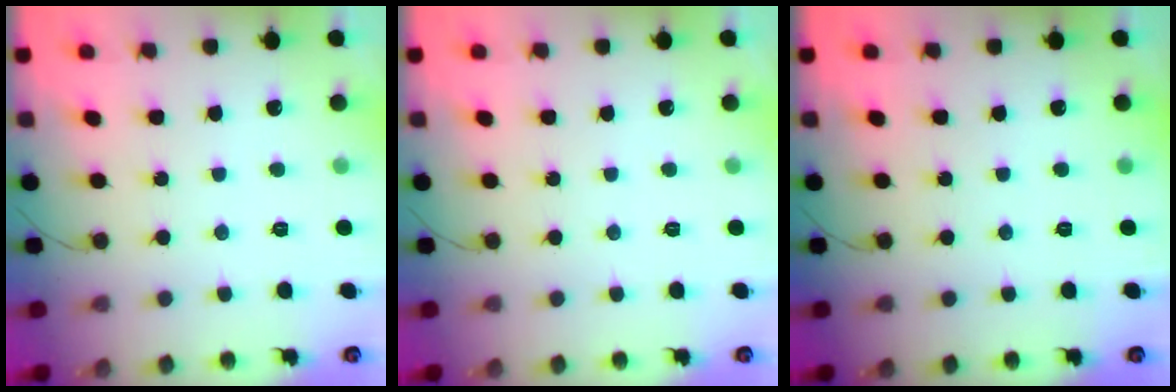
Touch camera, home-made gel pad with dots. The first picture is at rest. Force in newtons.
{"total": 0.0}
{"total": 0.0}